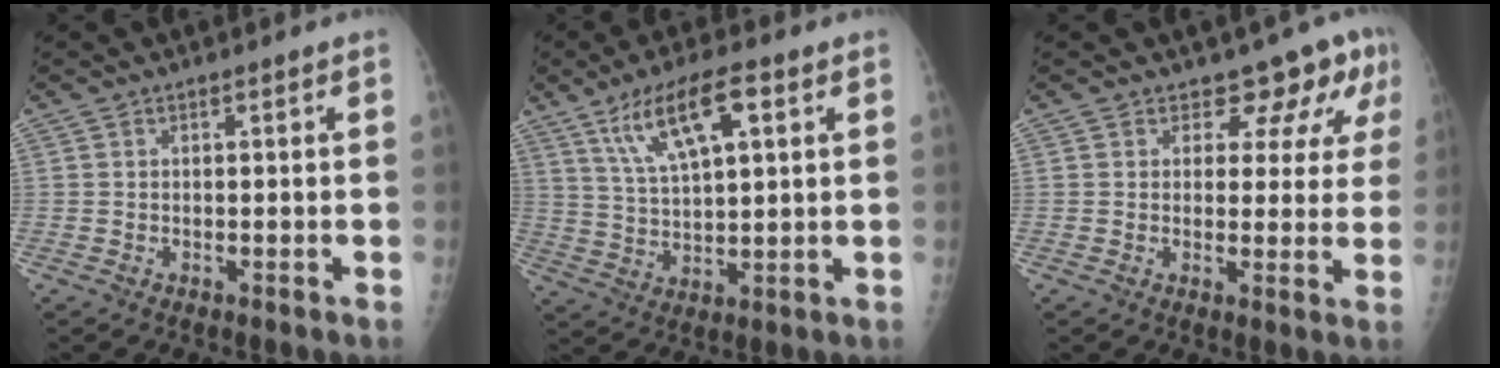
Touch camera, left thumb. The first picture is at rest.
{"total": 12.0, "force": [5.7, 4.0, 9.9], "torque": [-0.168, -0.007, 0.108]}
{"total": 6.8, "force": [4.8, 3.9, 2.8], "torque": [0.001, -0.029, 0.044]}